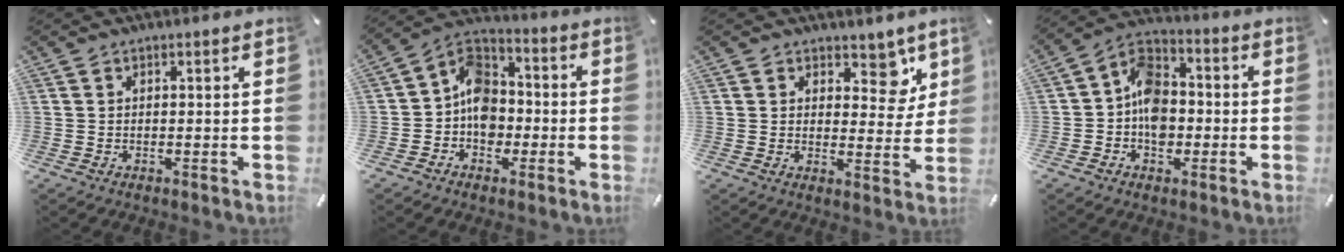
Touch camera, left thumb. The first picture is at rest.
{"total": 10.1, "force": [-2.7, 8.5, 4.6], "torque": [-0.096, 0.027, -0.052]}
{"total": 7.9, "force": [4.6, 5.2, 3.6], "torque": [-0.018, -0.037, 0.074]}
{"total": 10.2, "force": [-2.0, 7.9, 6.0], "torque": [-0.110, 0.022, -0.037]}